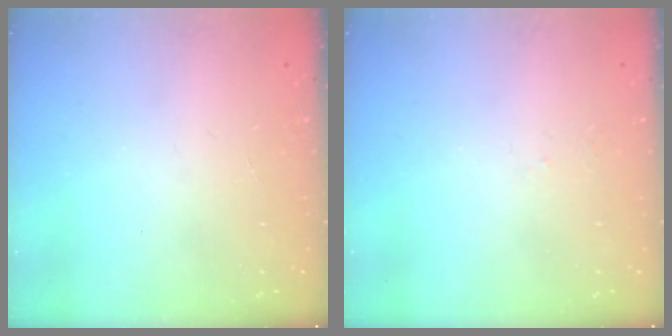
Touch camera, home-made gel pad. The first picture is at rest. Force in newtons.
{"total": 2.7, "press": 2.7, "slide": 0.4}